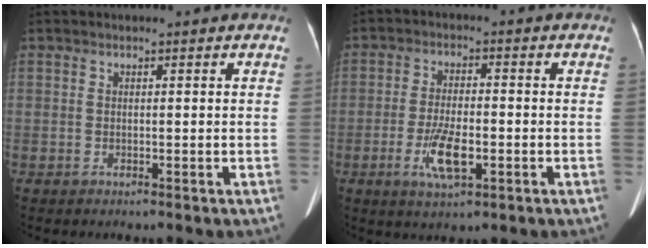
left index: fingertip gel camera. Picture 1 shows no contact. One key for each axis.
{"total": 6.7, "fx": -2.4, "fy": 2.1, "fz": 5.9, "tx": -0.121, "ty": -0.005, "tz": -0.039}